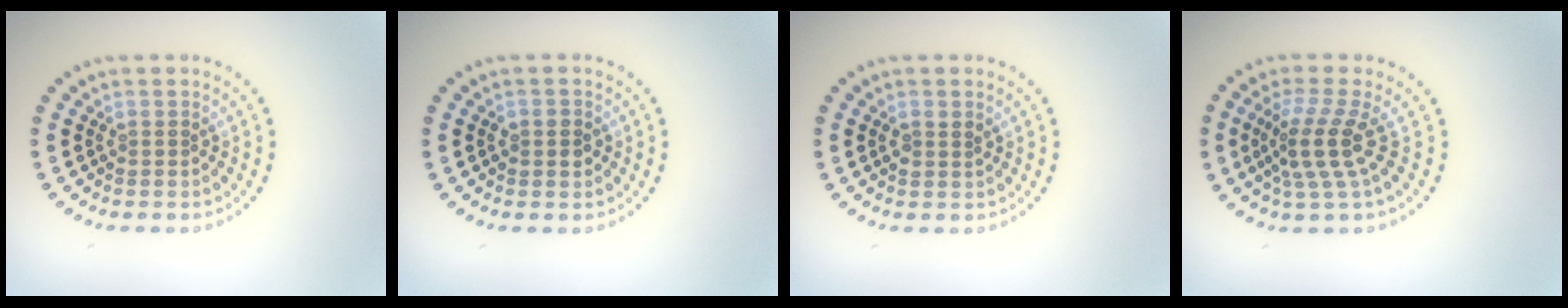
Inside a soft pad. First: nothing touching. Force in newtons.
{"total": 1.4, "press": 1.4, "slide": 0.3}
{"total": 1.0, "press": 0.9, "slide": 0.4}
{"total": 3.7, "press": 2.7, "slide": 2.6}